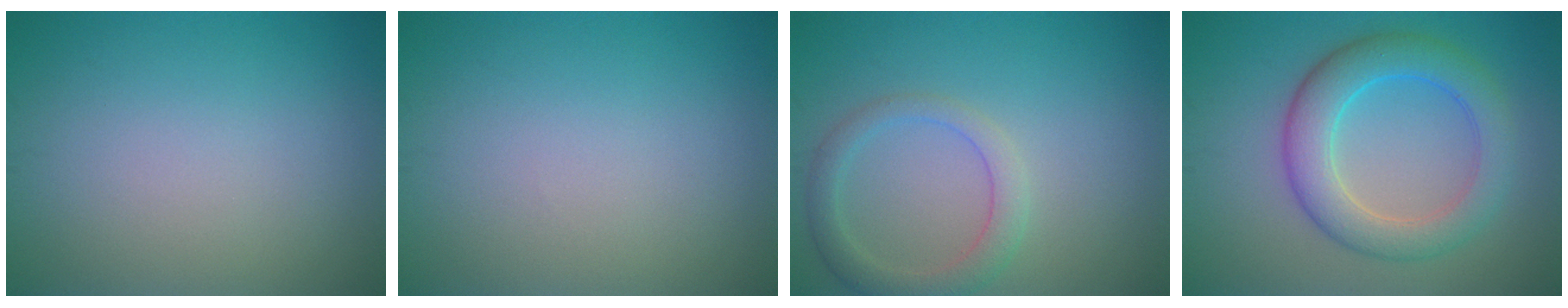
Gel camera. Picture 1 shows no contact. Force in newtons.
{"total": 0.0}
{"total": 3.0, "press": 2.9, "slide": 0.3}
{"total": 6.0, "press": 6.0, "slide": 0.1}